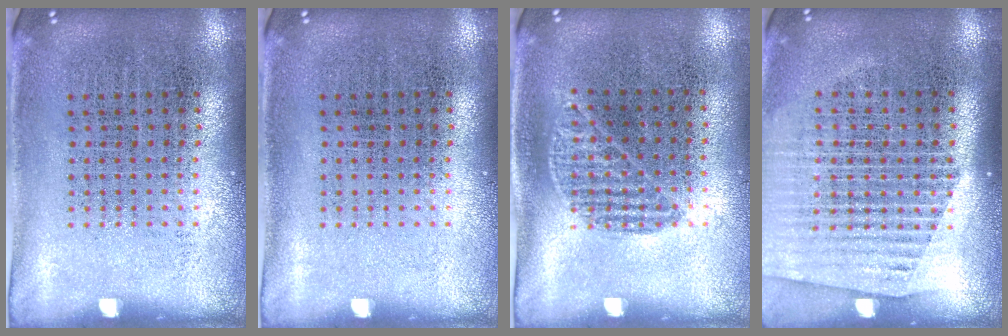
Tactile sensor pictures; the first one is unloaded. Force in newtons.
{"total": 0.0}
{"total": 1.0, "press": 0.7, "slide": 0.7}
{"total": 1.5, "press": 1.4, "slide": 0.5}